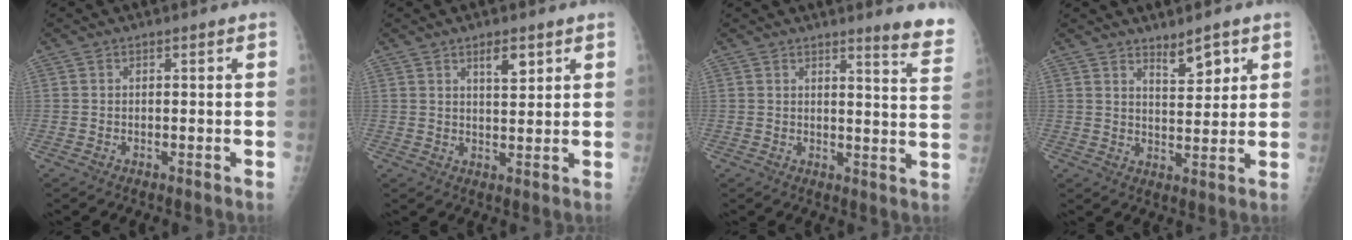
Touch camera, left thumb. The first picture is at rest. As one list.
[{"total": 4.3, "force": [2.5, 1.6, 3.1], "torque": [-0.040, -0.017, 0.042]}, {"total": 7.7, "force": [6.5, 0.2, 4.1], "torque": [-0.035, -0.054, 0.061]}, {"total": 5.2, "force": [3.5, 2.0, 3.3], "torque": [-0.036, -0.030, 0.058]}]